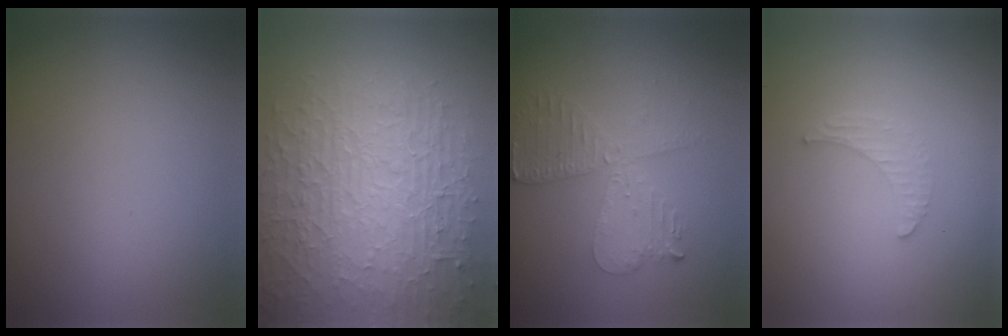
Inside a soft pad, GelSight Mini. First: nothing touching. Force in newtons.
{"total": 10.3, "press": 6.7, "slide": 7.9}
{"total": 4.2, "press": 3.6, "slide": 2.2}
{"total": 1.3, "press": 1.3, "slide": 0.4}